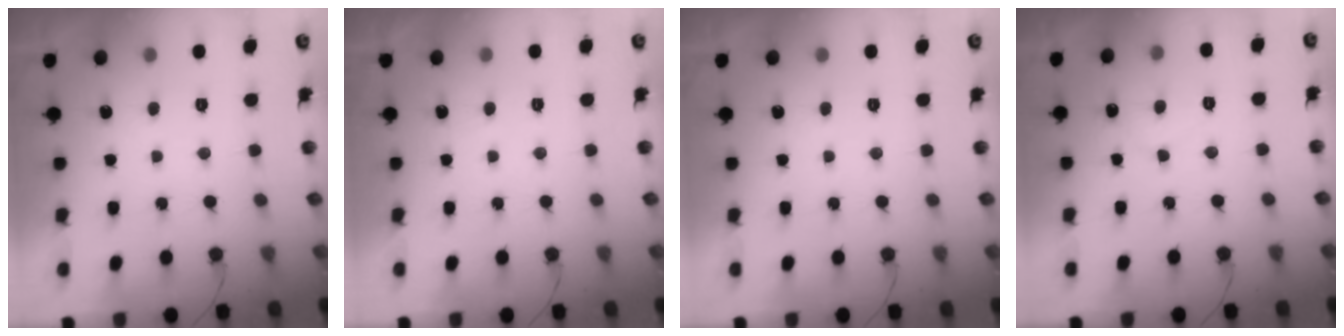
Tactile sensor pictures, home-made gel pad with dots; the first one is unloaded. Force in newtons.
{"total": 1.8, "press": 1.7, "slide": 0.0}
{"total": 0.0}
{"total": 5.5, "press": 5.5, "slide": 0.5}